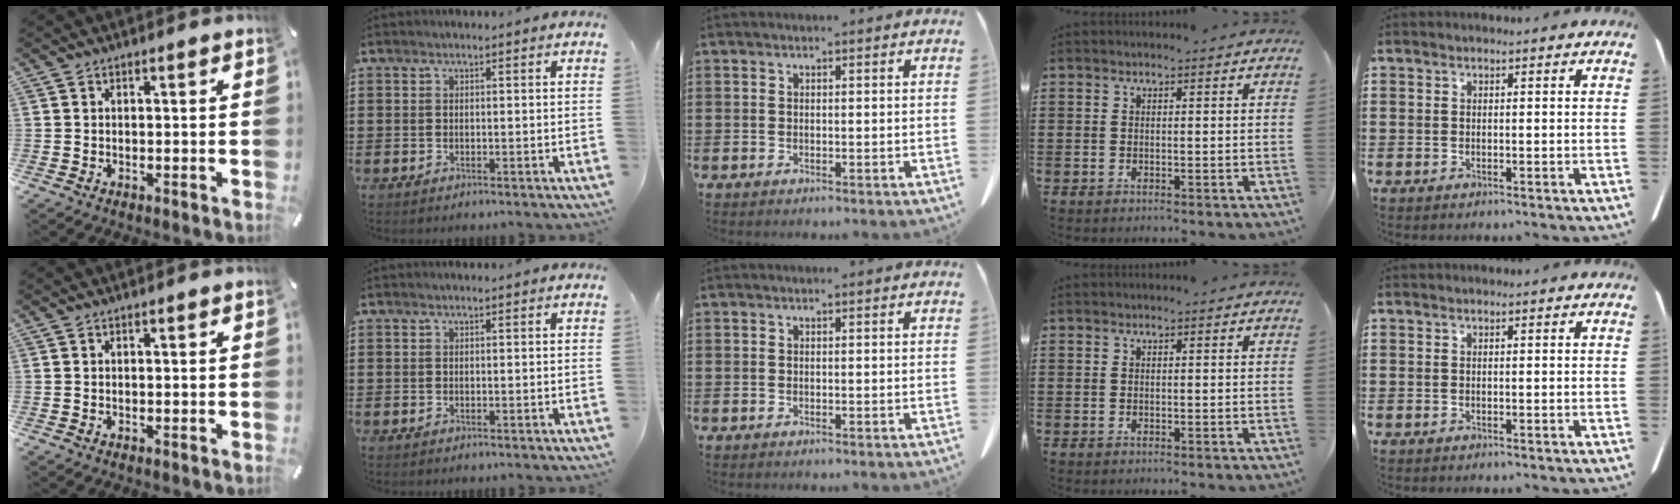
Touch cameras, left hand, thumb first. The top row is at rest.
{}